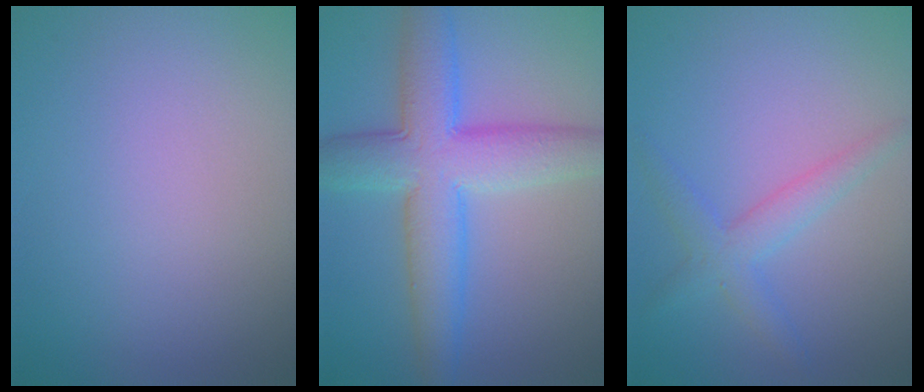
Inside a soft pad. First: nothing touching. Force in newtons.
{"total": 8.2, "press": 8.2, "slide": 0.0}
{"total": 2.1, "press": 2.1, "slide": 0.1}